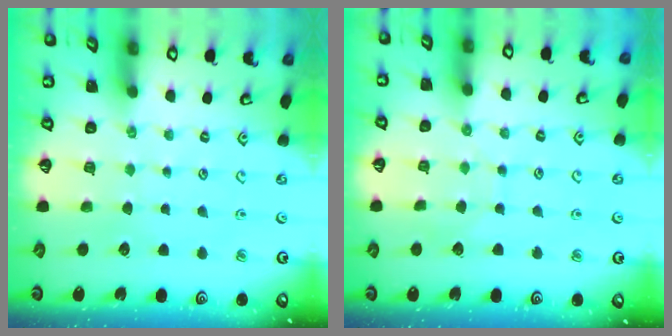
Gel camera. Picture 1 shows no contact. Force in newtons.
{"total": 3.8, "press": 3.8, "slide": 0.2}